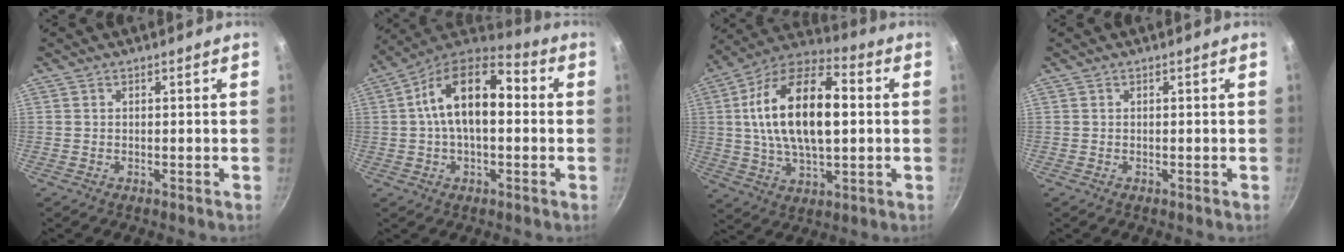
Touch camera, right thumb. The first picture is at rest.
{"total": 16.5, "force": [1.8, 8.9, 13.7], "torque": [-0.218, 0.041, 0.018]}
{"total": 21.9, "force": [2.4, 10.9, 18.8], "torque": [-0.330, 0.020, 0.034]}
{"total": 0.0}